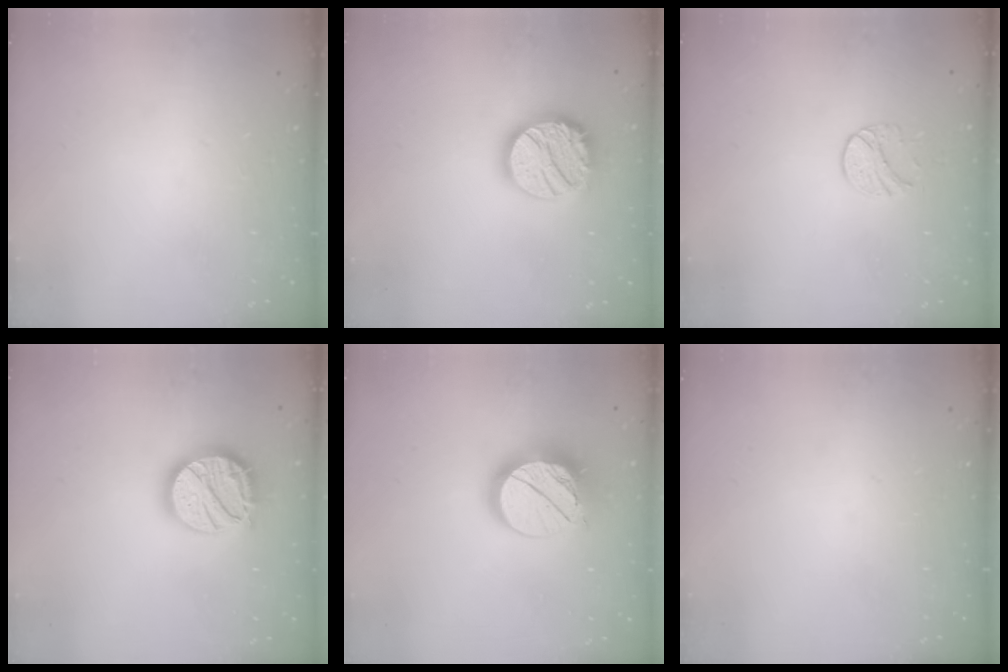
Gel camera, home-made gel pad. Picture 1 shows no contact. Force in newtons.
{"total": 18.1, "press": 18.1, "slide": 1.3}
{"total": 7.3, "press": 7.3, "slide": 0.6}
{"total": 18.0, "press": 17.9, "slide": 1.3}
{"total": 14.9, "press": 14.8, "slide": 0.9}
{"total": 0.0}